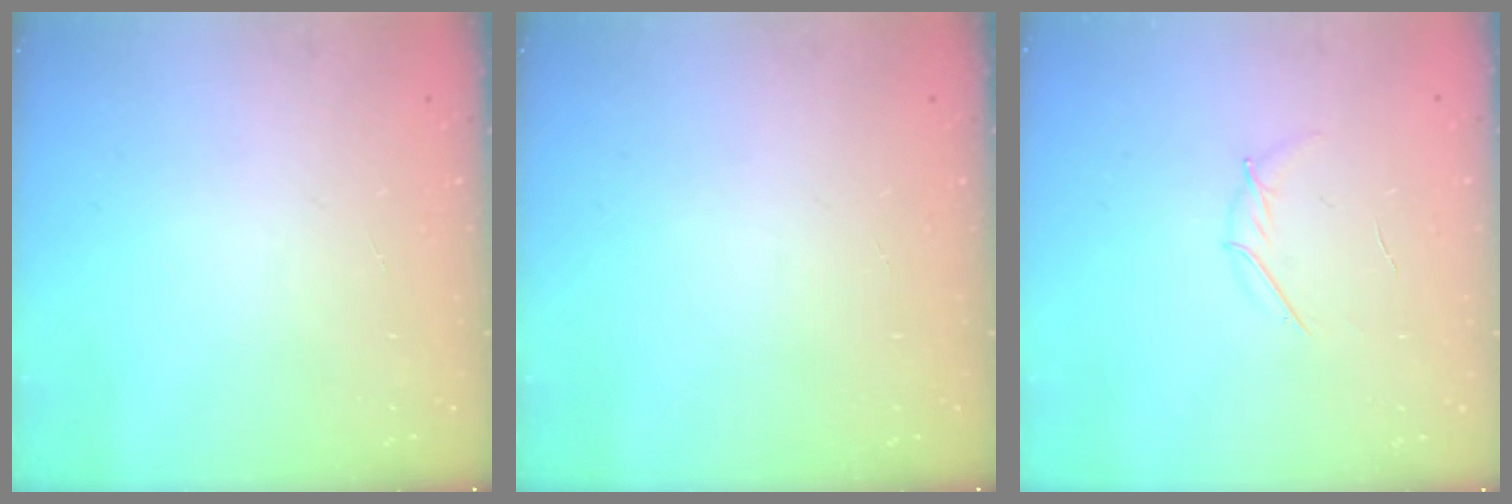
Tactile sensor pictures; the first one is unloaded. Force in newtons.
{"total": 0.0}
{"total": 3.9, "press": 3.7, "slide": 1.1}